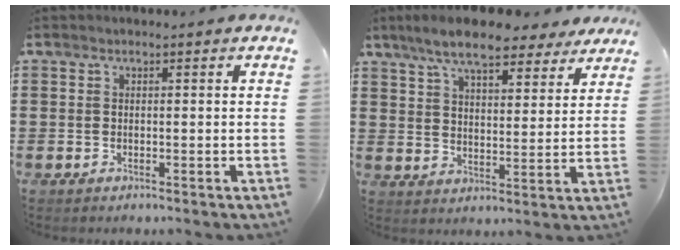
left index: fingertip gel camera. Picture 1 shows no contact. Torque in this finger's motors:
{"motor_torque": [2.14, 0.00, 0.75, 0.21]}